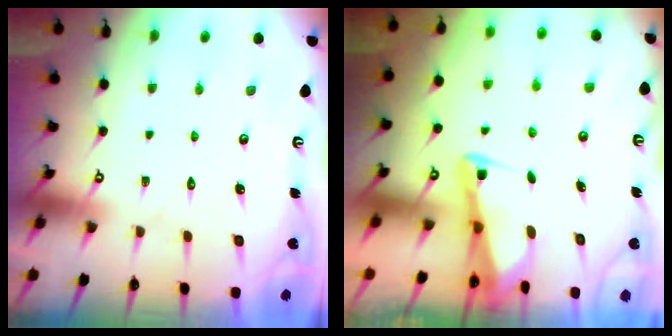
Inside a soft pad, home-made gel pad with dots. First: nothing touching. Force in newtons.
{"total": 3.0, "press": 3.0, "slide": 0.3}